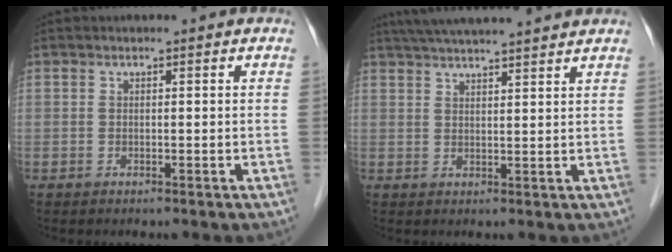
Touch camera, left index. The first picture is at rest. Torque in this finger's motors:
{"motor_torque": [0.39, -0.85, 0.32, 0.15]}